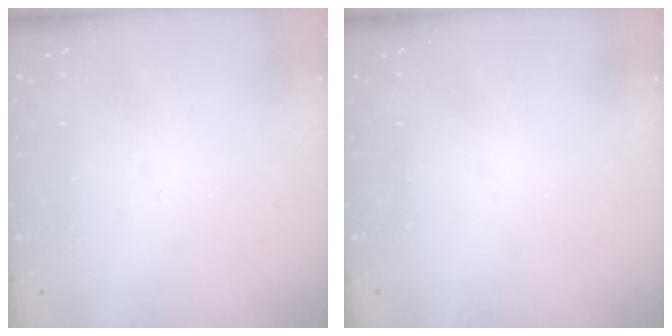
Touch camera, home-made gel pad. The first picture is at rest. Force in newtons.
{"total": 0.0}